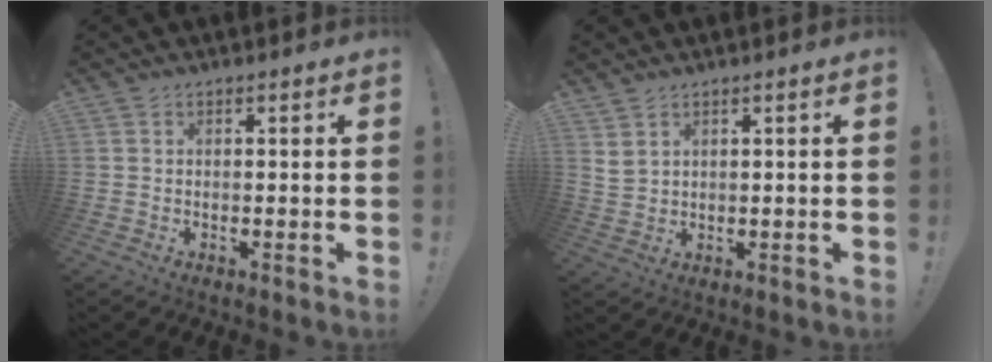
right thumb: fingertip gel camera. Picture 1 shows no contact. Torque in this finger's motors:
{"motor_torque": [-0.43, -0.18, -0.30, 0.25, 0.02]}